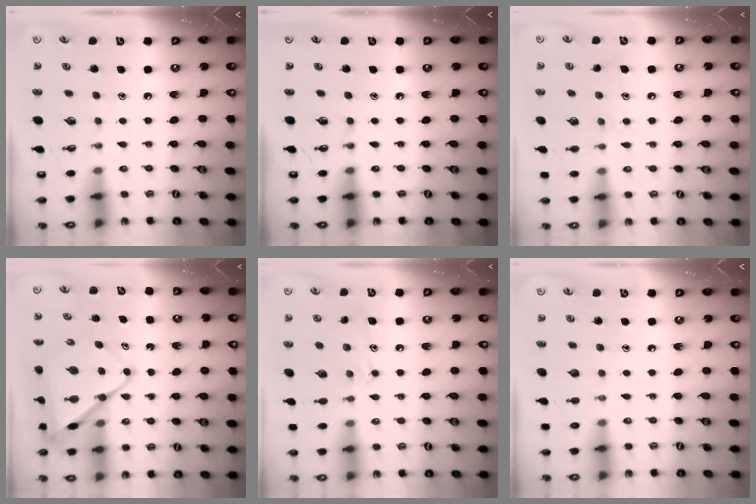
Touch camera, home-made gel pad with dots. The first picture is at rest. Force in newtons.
{"total": 0.0}
{"total": 8.8, "press": 8.7, "slide": 0.7}
{"total": 11.3, "press": 11.3, "slide": 1.0}
{"total": 11.0, "press": 11.0, "slide": 0.2}
{"total": 0.0}